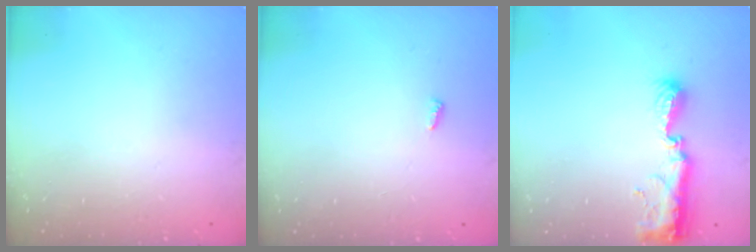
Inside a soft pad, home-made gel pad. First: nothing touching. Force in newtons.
{"total": 2.8, "press": 2.8, "slide": 0.4}
{"total": 12.8, "press": 11.4, "slide": 5.9}